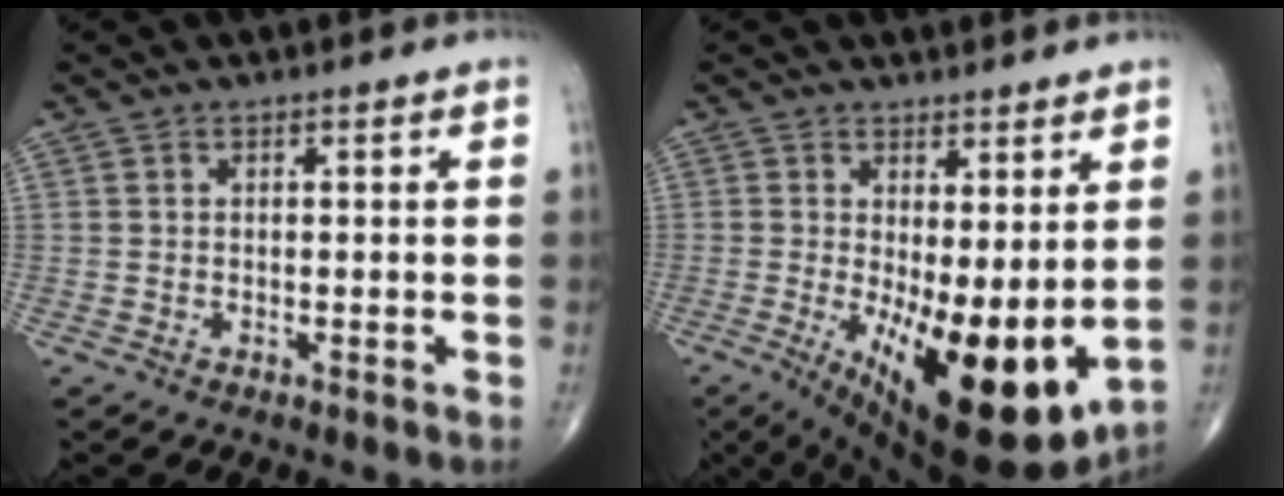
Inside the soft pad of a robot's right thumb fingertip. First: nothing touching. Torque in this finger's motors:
{"motor_torque": [2.09, 2.91, 1.03, -0.91, 0.52]}